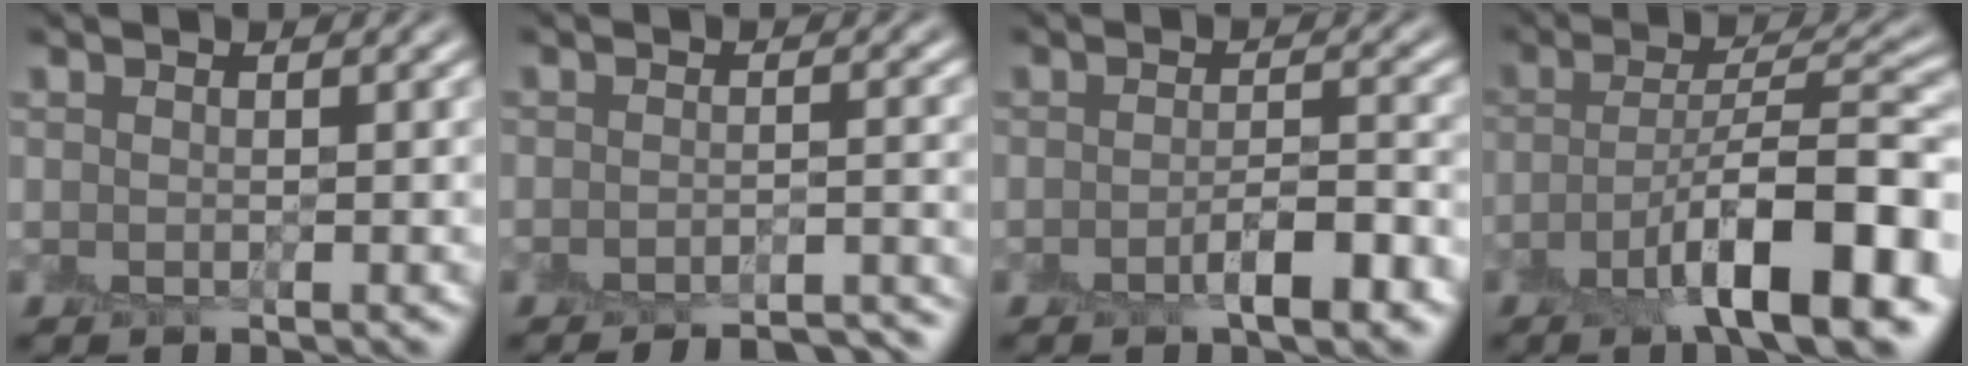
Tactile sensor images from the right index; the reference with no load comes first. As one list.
[{"total": 6.1, "force": [-5.8, 1.3, 1.5], "torque": [-0.012, -0.003, -0.062]}, {"total": 3.5, "force": [-1.9, 1.1, 2.7], "torque": [-0.044, -0.003, -0.031]}, {"total": 10.6, "force": [-4.8, 3.0, 9.0], "torque": [-0.137, 0.003, -0.085]}]